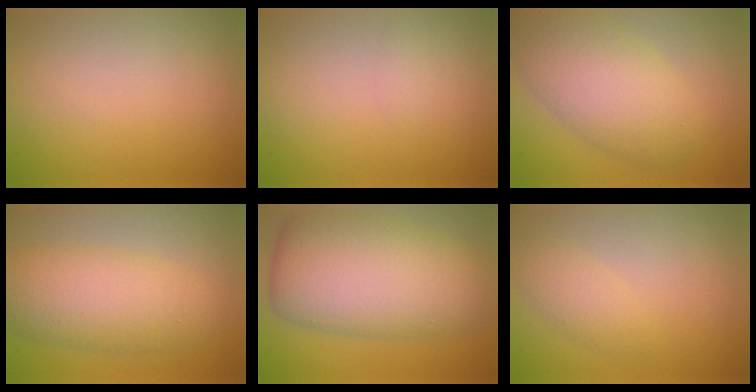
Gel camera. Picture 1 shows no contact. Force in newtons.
{"total": 0.6, "press": 0.6, "slide": 0.0}
{"total": 6.9, "press": 6.9, "slide": 0.2}
{"total": 6.2, "press": 6.2, "slide": 0.2}
{"total": 10.8, "press": 10.8, "slide": 0.3}
{"total": 1.6, "press": 1.6, "slide": 0.0}